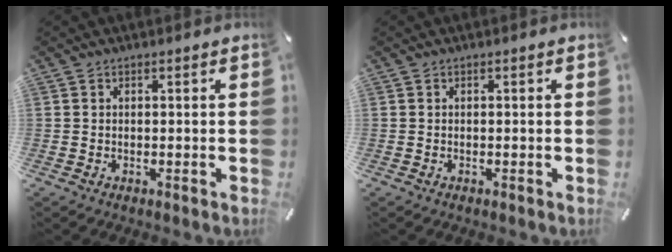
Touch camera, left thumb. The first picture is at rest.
{"total": 0.0}